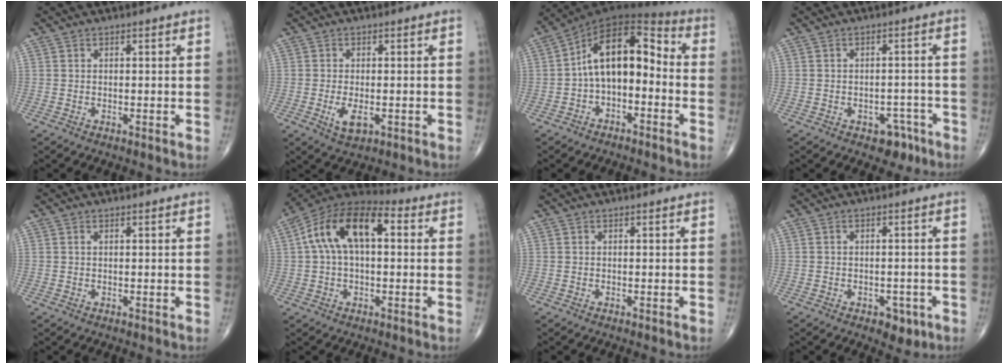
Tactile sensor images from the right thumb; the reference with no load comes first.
{"total": 4.3, "force": [-1.2, 2.1, 3.5], "torque": [-0.064, -0.007, -0.016]}
{"total": 13.1, "force": [-1.5, 7.6, 10.6], "torque": [-0.141, 0.056, -0.040]}
{"total": 4.7, "force": [-2.8, 3.1, 2.2], "torque": [-0.006, 0.023, -0.033]}
{"total": 0.0}
{"total": 15.7, "force": [3.0, 8.4, 12.9], "torque": [-0.229, 0.042, 0.043]}
{"total": 0.0}
{"total": 4.1, "force": [-2.0, 2.6, 2.4], "torque": [-0.013, 0.007, -0.022]}